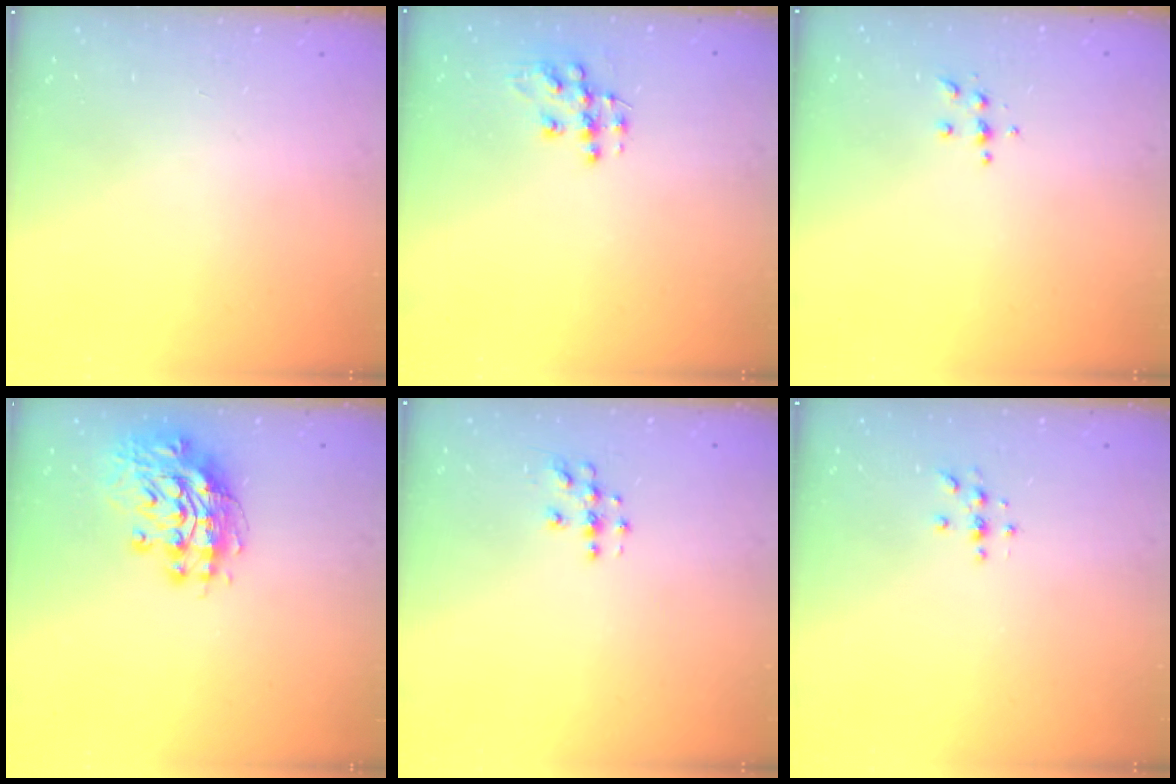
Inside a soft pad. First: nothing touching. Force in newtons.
{"total": 9.0, "press": 9.0, "slide": 0.4}
{"total": 4.8, "press": 4.8, "slide": 0.5}
{"total": 13.1, "press": 13.0, "slide": 1.6}
{"total": 3.8, "press": 3.8, "slide": 0.2}
{"total": 2.7, "press": 2.7, "slide": 0.3}